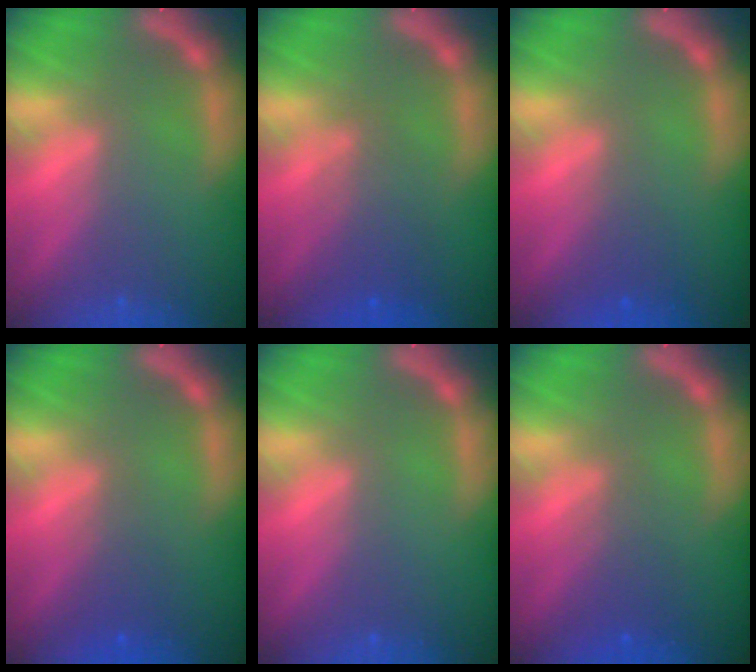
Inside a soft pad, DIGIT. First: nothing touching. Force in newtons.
{"total": 3.5}
{"total": 1.4}
{"total": 2.0}
{"total": 0.0}
{"total": 2.5}